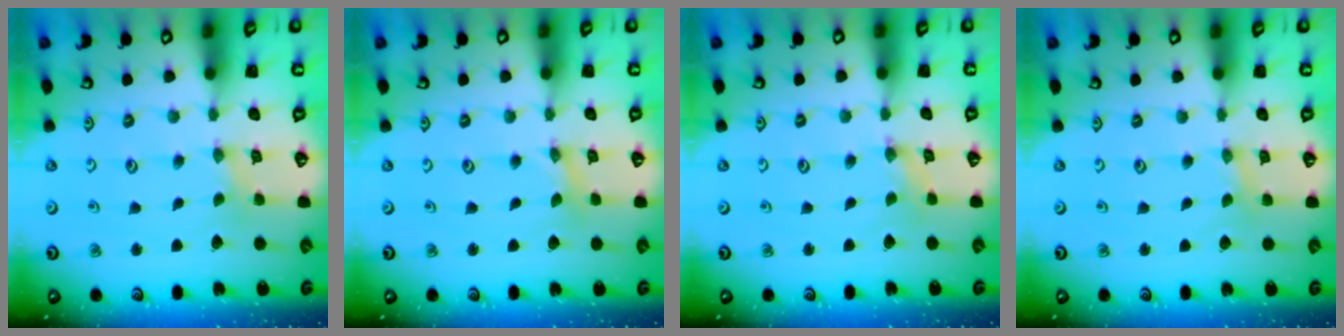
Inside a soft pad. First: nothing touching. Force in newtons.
{"total": 0.0}
{"total": 0.9, "press": 0.9, "slide": 0.3}
{"total": 0.6, "press": 0.6, "slide": 0.1}